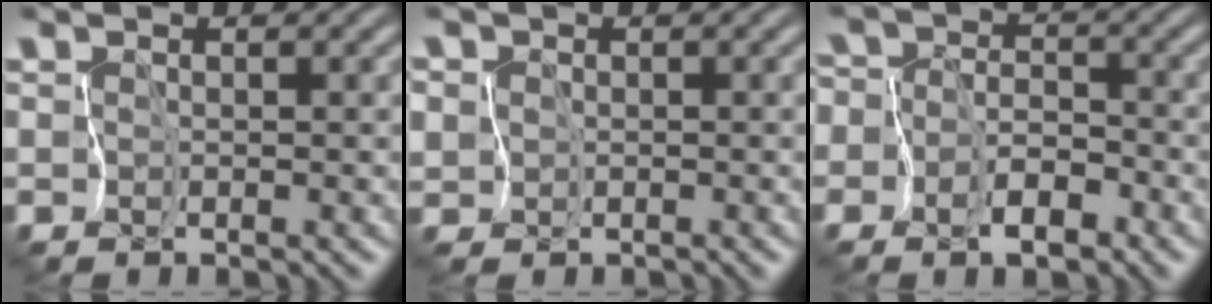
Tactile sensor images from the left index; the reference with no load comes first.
{"total": 4.0, "force": [0.0, 3.7, 1.4], "torque": [-0.052, 0.008, -0.040]}
{"total": 4.0, "force": [-1.6, 2.8, 2.4], "torque": [-0.024, 0.004, -0.046]}